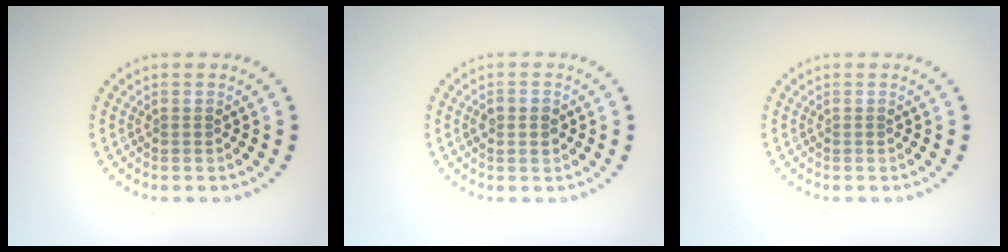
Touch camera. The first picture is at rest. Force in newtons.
{"total": 2.2, "press": 2.2, "slide": 0.1}
{"total": 0.0}